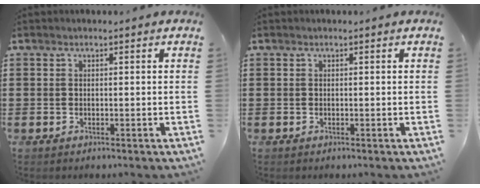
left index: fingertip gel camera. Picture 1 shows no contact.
{"total": 0.0}